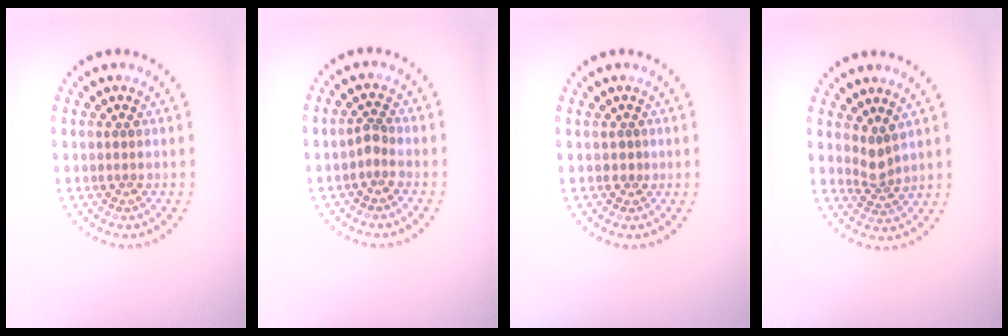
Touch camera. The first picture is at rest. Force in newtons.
{"total": 1.2, "press": 1.0, "slide": 0.6}
{"total": 0.6, "press": 0.2, "slide": 0.5}
{"total": 1.9, "press": 1.3, "slide": 1.4}